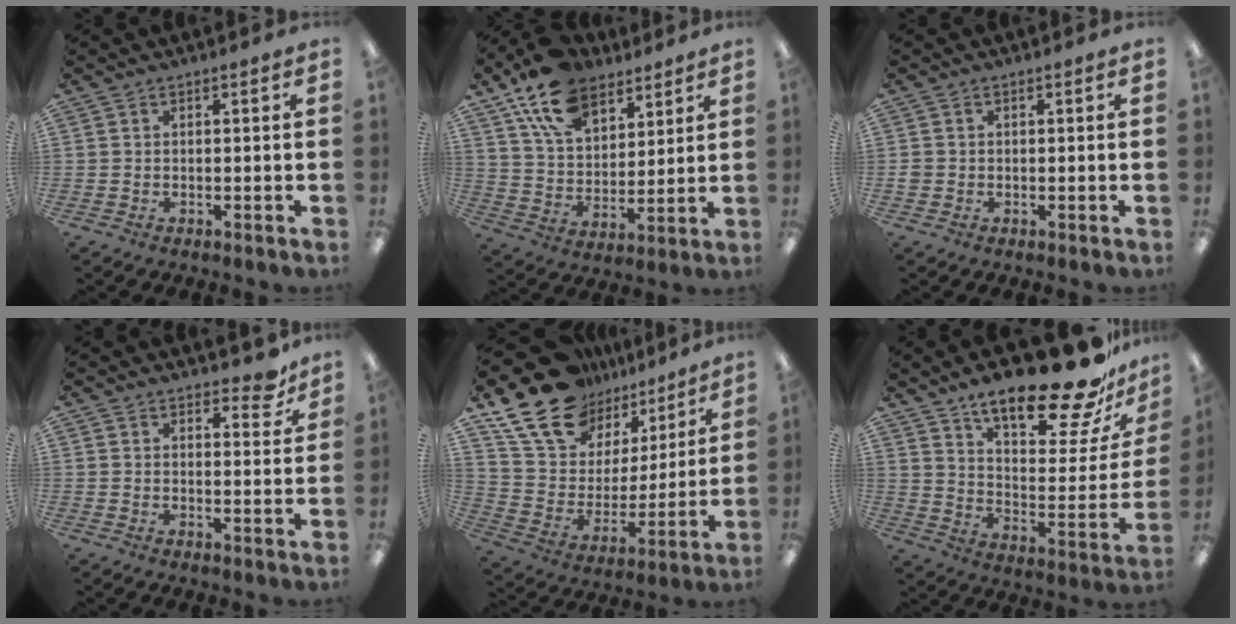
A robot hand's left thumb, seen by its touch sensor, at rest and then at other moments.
{"total": 15.7, "force": [10.8, 8.8, 7.1], "torque": [-0.141, -0.045, 0.205]}
{"total": 1.3, "force": [-0.2, 1.2, 0.4], "torque": [-0.006, 0.004, -0.006]}
{"total": 6.0, "force": [4.7, 2.5, 2.8], "torque": [-0.017, -0.030, 0.077]}
{"total": 20.3, "force": [14.0, 12.5, 7.7], "torque": [-0.159, -0.084, 0.267]}
{"total": 23.9, "force": [18.1, 7.0, 14.0], "torque": [-0.201, -0.129, 0.298]}